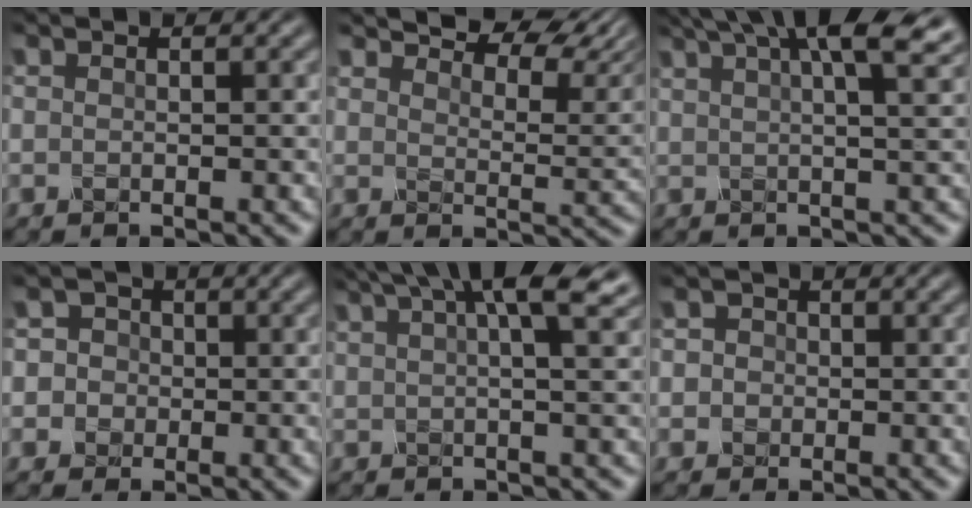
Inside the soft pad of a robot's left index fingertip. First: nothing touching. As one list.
[{"total": 6.9, "force": [6.2, 1.5, 2.8], "torque": [-0.048, 0.012, 0.094]}, {"total": 9.1, "force": [5.5, 2.1, 7.0], "torque": [-0.062, 0.042, 0.056]}, {"total": 1.8, "force": [-0.2, 1.8, -0.5], "torque": [0.015, 0.012, -0.008]}, {"total": 7.7, "force": [4.2, 1.5, 6.2], "torque": [-0.052, 0.031, 0.042]}, {"total": 1.1, "force": [-0.1, 0.9, -0.5], "torque": [0.008, 0.005, 0.000]}]